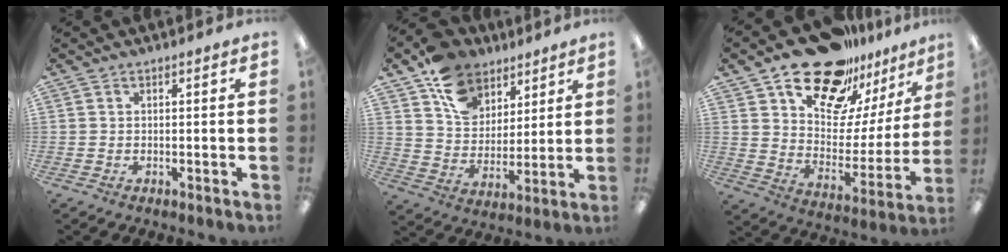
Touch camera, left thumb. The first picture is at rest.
{"total": 13.5, "force": [9.0, 9.1, 4.3], "torque": [-0.080, -0.051, 0.175]}
{"total": 19.9, "force": [15.2, 10.3, 7.6], "torque": [-0.123, -0.105, 0.268]}